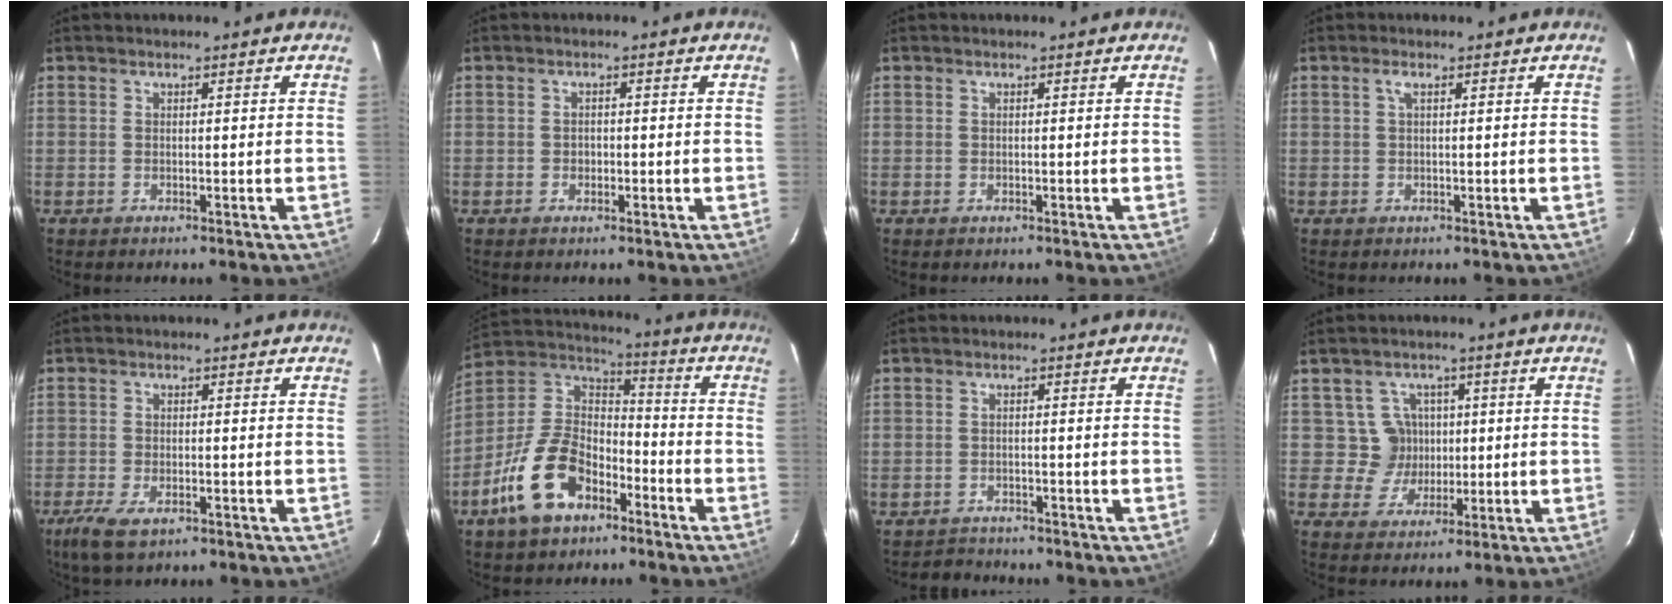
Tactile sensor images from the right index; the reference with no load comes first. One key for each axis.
{"total": 1.5, "fx": -0.5, "fy": 1.3, "fz": 0.5, "tx": -0.008, "ty": 0.002, "tz": -0.007}
{"total": 0.5, "fx": -0.1, "fy": 0.5, "fz": 0.0, "tx": 0.001, "ty": 0.001, "tz": 0.000}
{"total": 1.2, "fx": 0.4, "fy": 0.2, "fz": 1.1, "tx": -0.021, "ty": 0.006, "tz": 0.007}
{"total": 6.6, "fx": -4.1, "fy": 2.8, "fz": 4.4, "tx": -0.109, "ty": -0.021, "tz": -0.072}
{"total": 16.6, "fx": -9.2, "fy": 10.1, "fz": 9.5, "tx": -0.203, "ty": 0.027, "tz": -0.153}
{"total": 3.5, "fx": -3.1, "fy": 1.6, "fz": -0.4, "tx": -0.001, "ty": 0.017, "tz": -0.052}
{"total": 5.5, "fx": 0.5, "fy": 5.5, "fz": 0.1, "tx": -0.006, "ty": 0.014, "tz": 0.013}